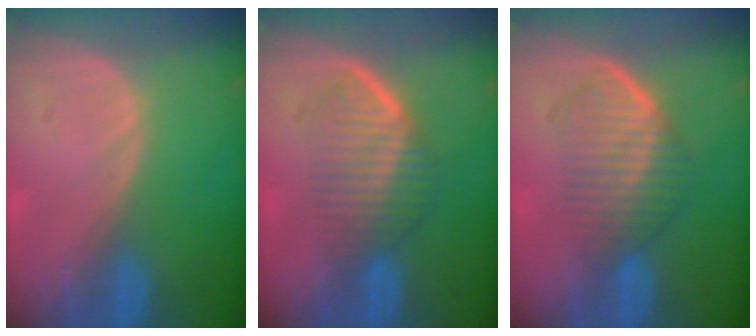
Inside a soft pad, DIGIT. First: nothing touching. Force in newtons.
{"total": 7.1, "press": 6.1, "slide": 3.6}
{"total": 7.0, "press": 6.1, "slide": 3.4}